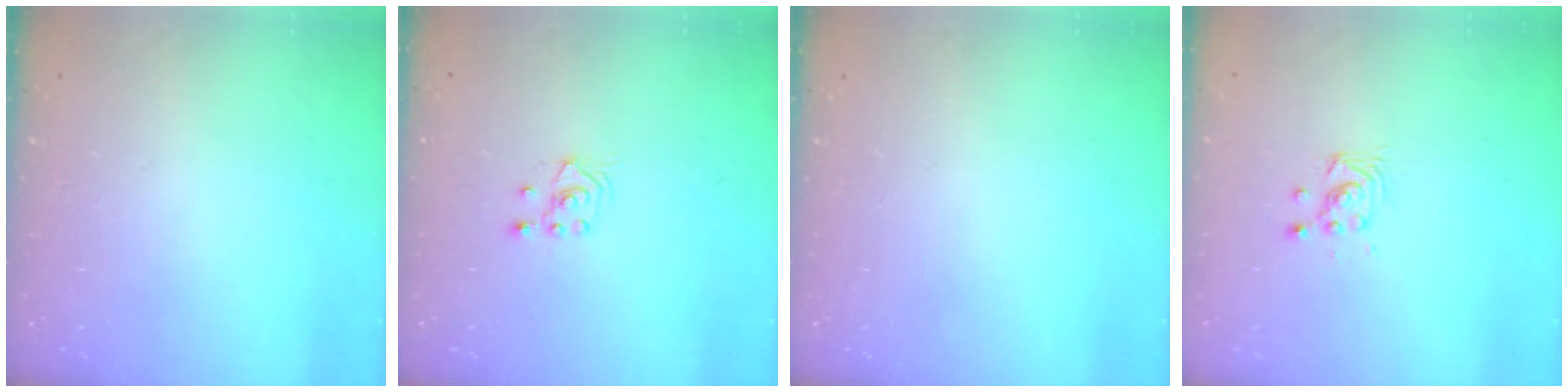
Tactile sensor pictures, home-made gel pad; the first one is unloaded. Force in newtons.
{"total": 2.6, "press": 2.4, "slide": 0.8}
{"total": 0.0}
{"total": 3.8, "press": 3.8, "slide": 0.5}